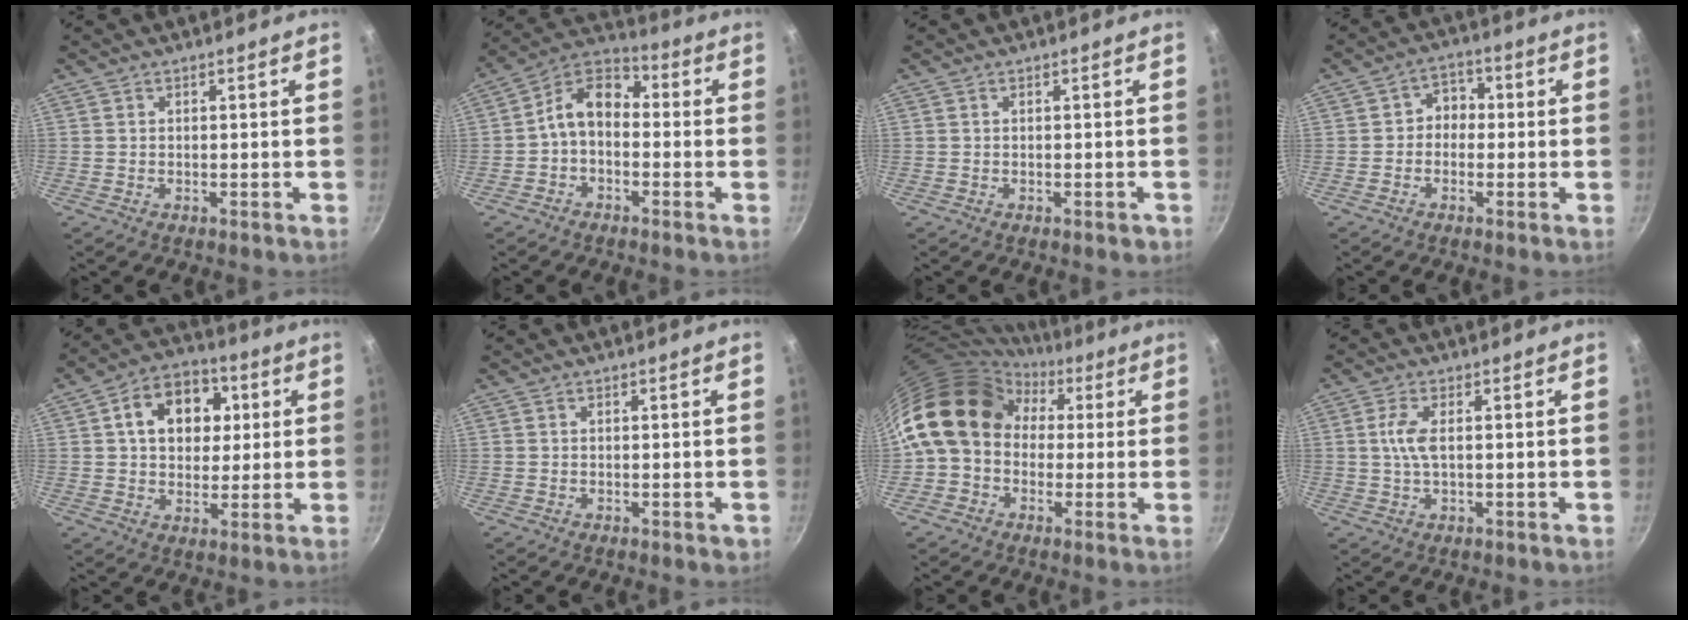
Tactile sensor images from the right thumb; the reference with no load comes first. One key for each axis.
{"total": 9.2, "fx": -1.2, "fy": 6.3, "fz": 6.6, "tx": -0.098, "ty": 0.043, "tz": -0.044}
{"total": 1.2, "fx": -0.5, "fy": 0.6, "fz": 0.9, "tx": -0.009, "ty": 0.004, "tz": -0.003}
{"total": 4.4, "fx": -0.5, "fy": 3.7, "fz": 2.3, "tx": -0.002, "ty": 0.018, "tz": -0.021}
{"total": 13.4, "fx": 3.4, "fy": 9.9, "fz": 8.3, "tx": -0.093, "ty": 0.010, "tz": 0.041}
{"total": 1.1, "fx": -0.1, "fy": 0.6, "fz": 0.9, "tx": -0.008, "ty": 0.001, "tz": 0.000}
{"total": 15.0, "fx": 2.2, "fy": 12.2, "fz": 8.4, "tx": -0.116, "ty": 0.036, "tz": 0.018}
{"total": 4.2, "fx": 0.4, "fy": 1.5, "fz": 3.9, "tx": -0.092, "ty": 0.004, "tz": 0.007}